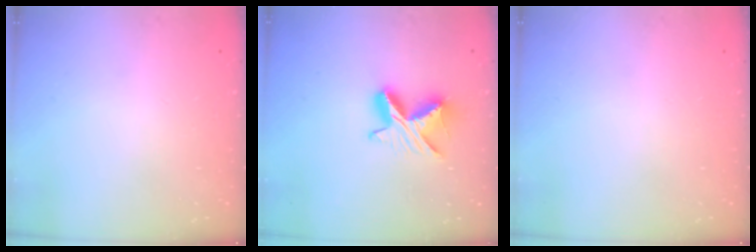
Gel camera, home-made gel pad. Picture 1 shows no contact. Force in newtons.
{"total": 9.0, "press": 9.0, "slide": 0.3}
{"total": 0.0}